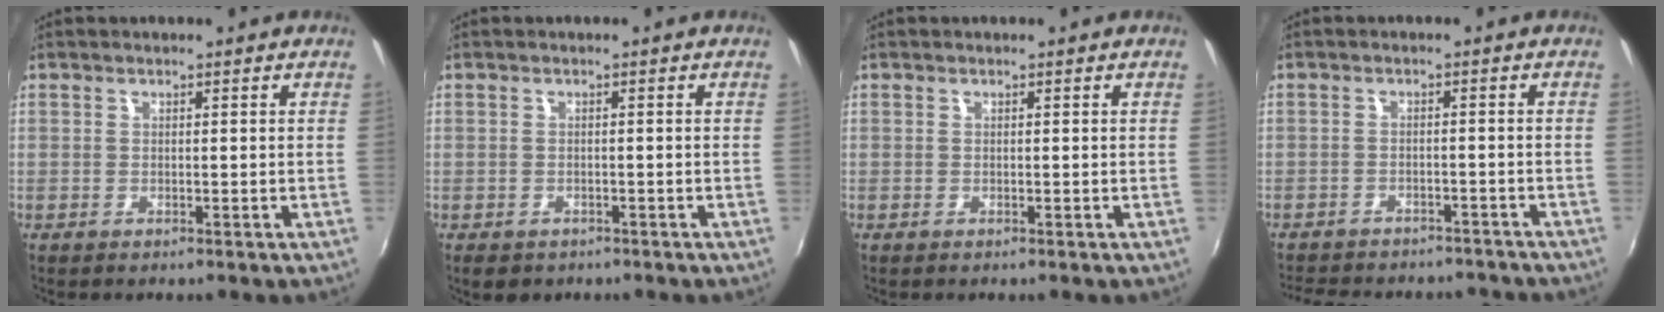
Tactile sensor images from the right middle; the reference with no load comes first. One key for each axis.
{"total": 2.9, "fx": -1.8, "fy": 2.0, "fz": 1.2, "tx": -0.027, "ty": -0.009, "tz": -0.022}
{"total": 0.0}
{"total": 13.9, "fx": -12.0, "fy": 4.8, "fz": 5.0, "tx": -0.115, "ty": -0.005, "tz": -0.157}